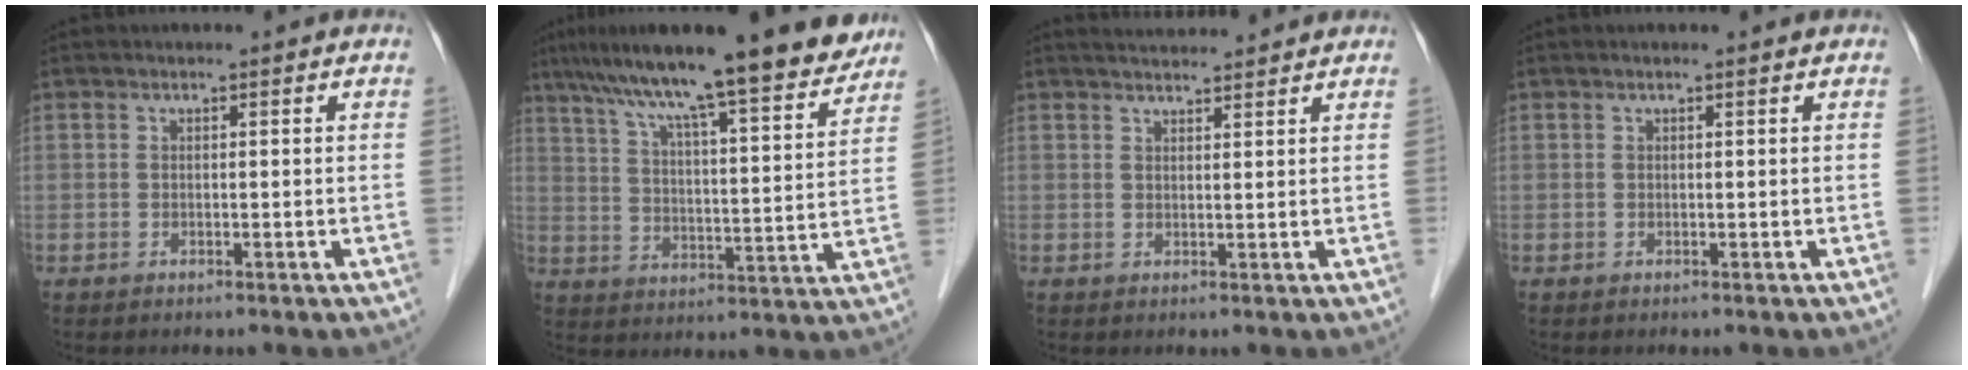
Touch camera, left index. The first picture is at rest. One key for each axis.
{"total": 20.0, "fx": 16.2, "fy": 1.7, "fz": 11.5, "tx": -0.183, "ty": 0.014, "tz": 0.238}
{"total": 5.0, "fx": 4.8, "fy": 0.5, "fz": 1.1, "tx": -0.020, "ty": 0.026, "tz": 0.069}
{"total": 0.6, "fx": 0.5, "fy": 0.0, "fz": 0.3, "tx": -0.009, "ty": 0.006, "tz": 0.008}